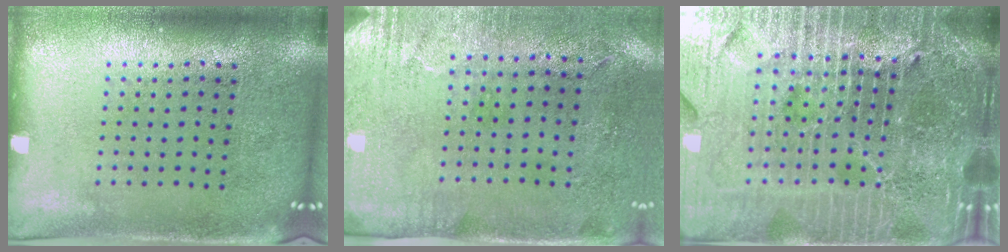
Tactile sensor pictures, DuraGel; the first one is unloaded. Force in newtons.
{"total": 3.0, "press": 2.4, "slide": 1.8}
{"total": 7.1, "press": 6.2, "slide": 3.5}